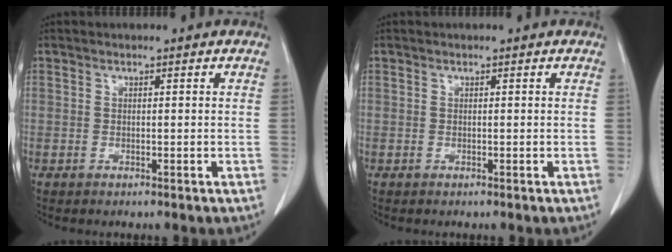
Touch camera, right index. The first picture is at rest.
{"total": 0.0}